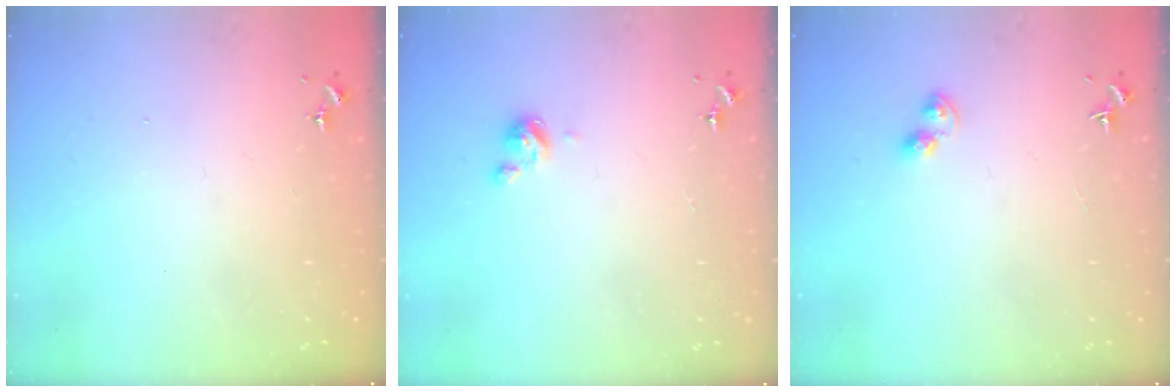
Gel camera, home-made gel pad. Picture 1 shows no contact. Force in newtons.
{"total": 4.6, "press": 4.5, "slide": 0.4}
{"total": 3.7, "press": 3.7, "slide": 0.4}